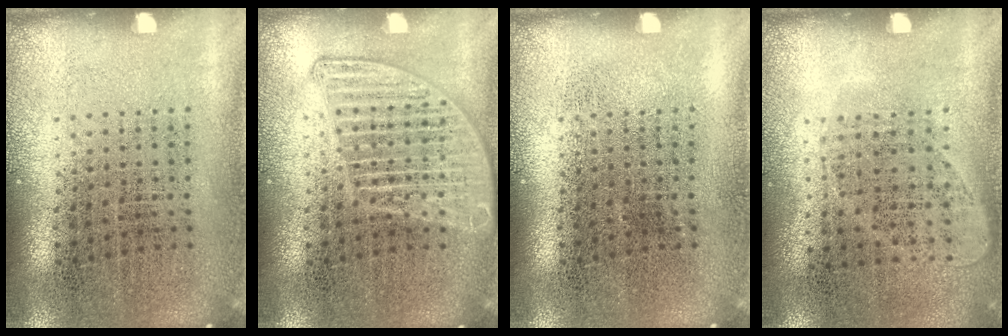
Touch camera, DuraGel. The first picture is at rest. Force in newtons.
{"total": 2.5, "press": 2.5, "slide": 0.2}
{"total": 0.0}
{"total": 1.0, "press": 0.9, "slide": 0.4}